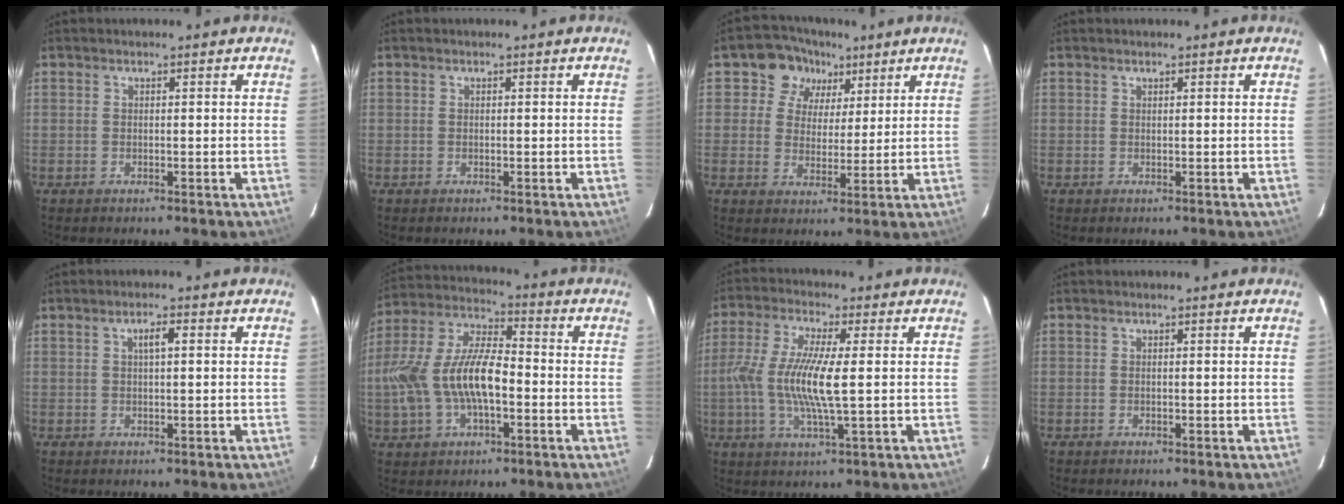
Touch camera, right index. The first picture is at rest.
{"total": 0.0}
{"total": 7.9, "force": [3.8, 6.9, 1.3], "torque": [-0.021, 0.012, 0.054]}
{"total": 0.0}
{"total": 2.1, "force": [0.6, 0.5, 1.9], "torque": [-0.036, 0.008, 0.010]}
{"total": 16.0, "force": [-3.1, 7.7, 13.7], "torque": [-0.288, 0.010, -0.057]}
{"total": 11.4, "force": [-0.6, 1.8, 11.3], "torque": [-0.227, -0.004, -0.016]}
{"total": 0.0}